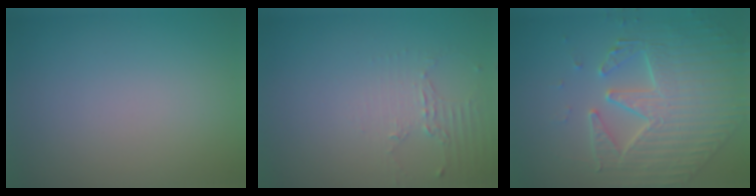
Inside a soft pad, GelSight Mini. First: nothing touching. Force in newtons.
{"total": 2.0, "press": 1.5, "slide": 1.4}
{"total": 5.2, "press": 4.9, "slide": 1.5}